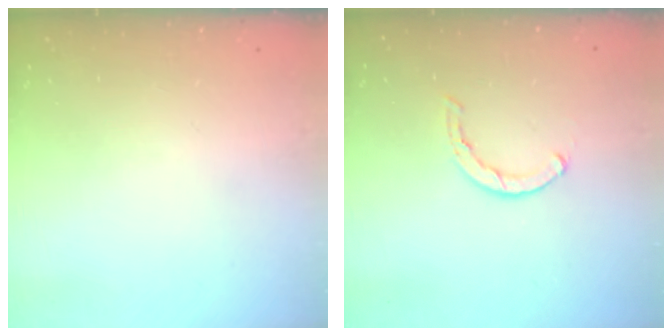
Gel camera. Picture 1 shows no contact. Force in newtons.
{"total": 0.5, "press": 0.5, "slide": 0.2}